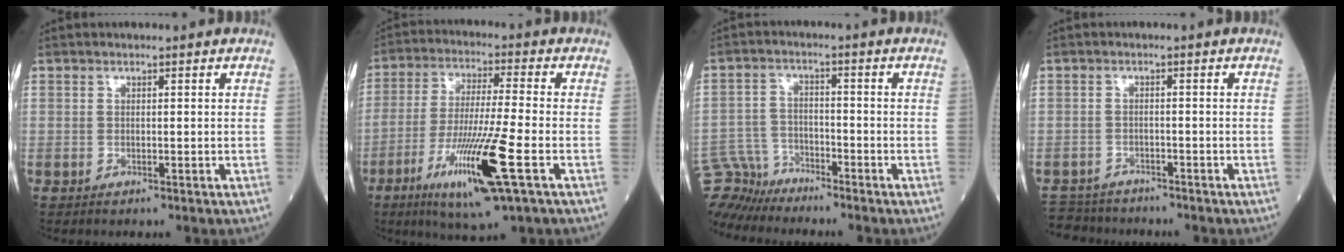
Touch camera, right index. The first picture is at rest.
{"total": 14.4, "force": [-5.9, 0.2, 13.2], "torque": [-0.257, -0.029, -0.104]}
{"total": 6.8, "force": [-6.6, 1.2, -1.0], "torque": [0.010, 0.005, -0.130]}
{"total": 5.9, "force": [-5.5, 2.2, -0.1], "torque": [0.004, -0.003, -0.093]}